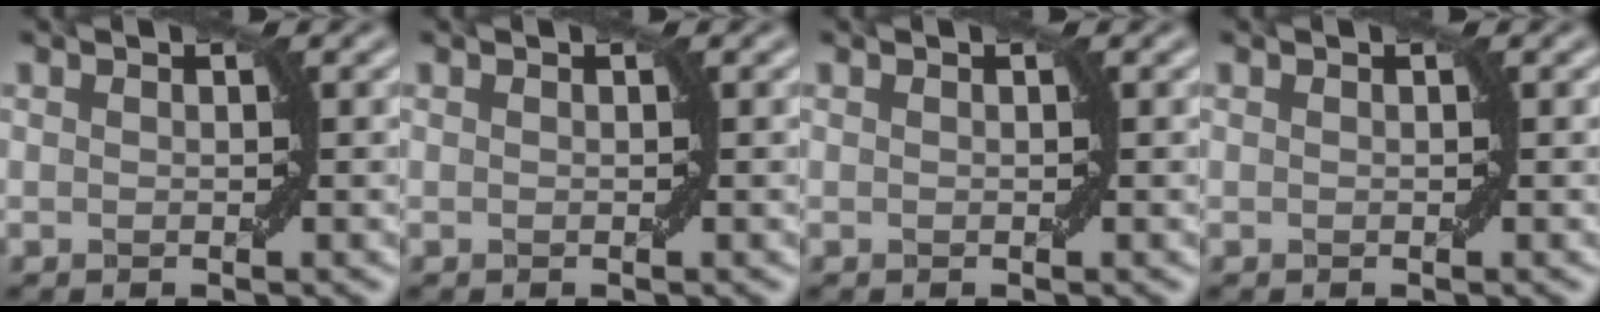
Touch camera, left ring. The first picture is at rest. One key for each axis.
{"total": 0.0}
{"total": 0.0}
{"total": 0.0}